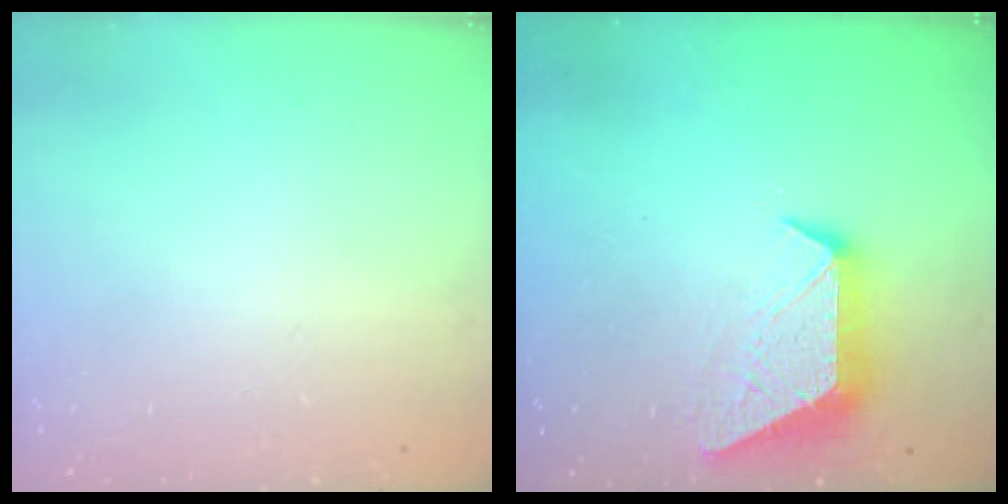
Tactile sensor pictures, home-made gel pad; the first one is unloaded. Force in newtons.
{"total": 11.3, "press": 11.2, "slide": 0.7}